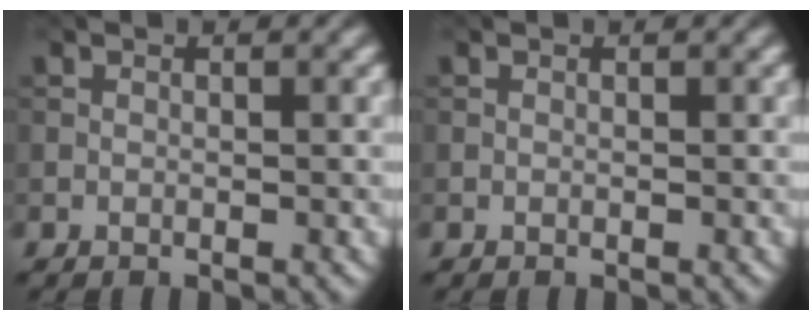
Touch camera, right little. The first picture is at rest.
{"total": 0.0}